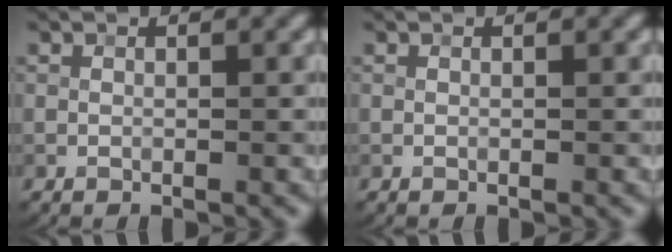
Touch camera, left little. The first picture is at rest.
{"total": 0.0}